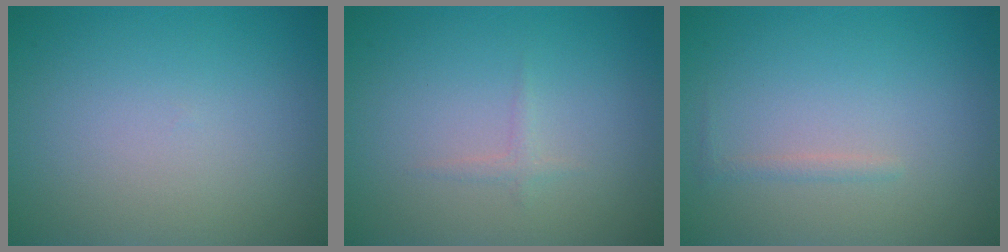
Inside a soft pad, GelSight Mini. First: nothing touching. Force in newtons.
{"total": 0.7, "press": 0.7, "slide": 0.0}
{"total": 0.7, "press": 0.7, "slide": 0.0}